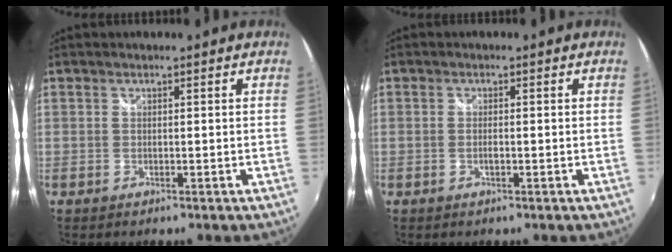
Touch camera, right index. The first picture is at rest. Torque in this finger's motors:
{"motor_torque": [-0.36, 0.00, -0.08, 0.00]}